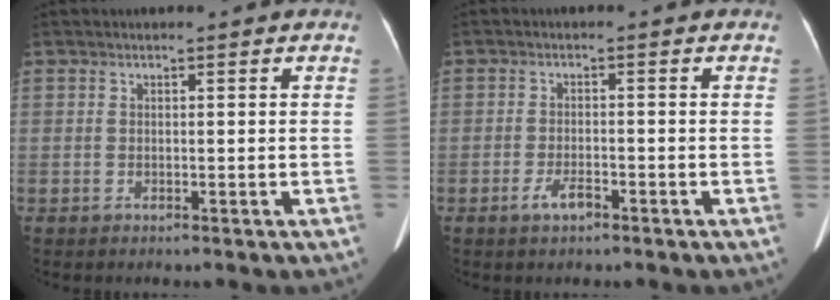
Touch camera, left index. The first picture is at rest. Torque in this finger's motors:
{"motor_torque": [0.35, 0.31, 0.21, 0.07]}